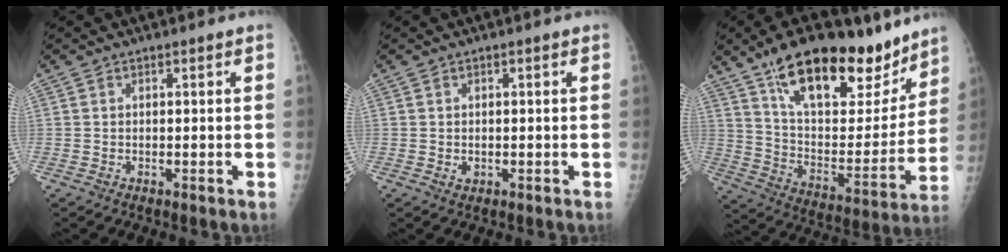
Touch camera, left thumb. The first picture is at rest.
{"total": 1.0, "force": [-0.1, 0.8, 0.6], "torque": [-0.005, 0.000, 0.000]}
{"total": 26.4, "force": [18.2, 10.9, 15.7], "torque": [-0.199, -0.062, 0.294]}